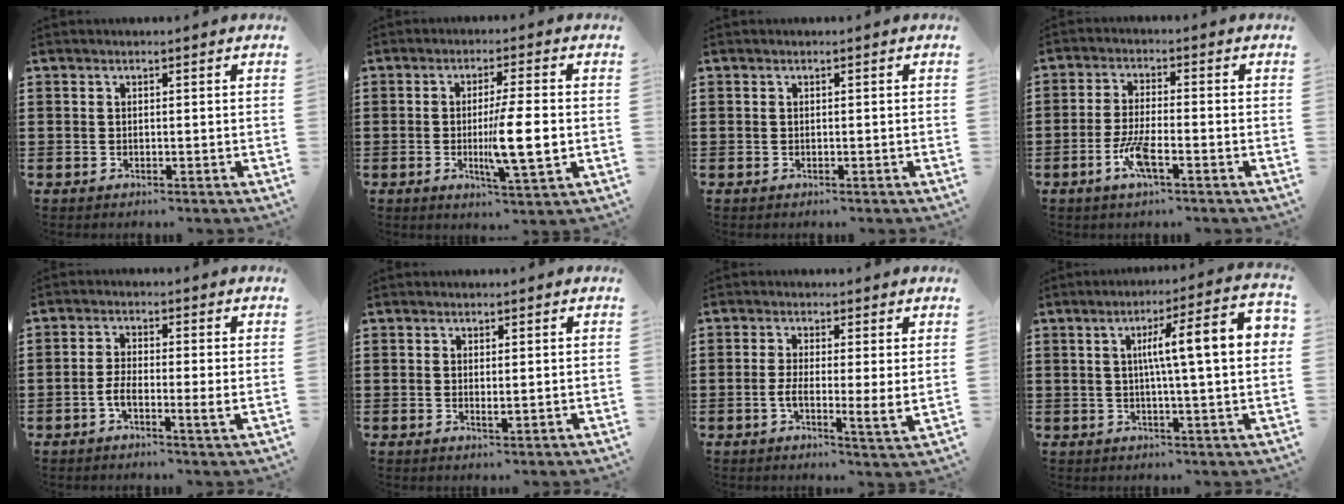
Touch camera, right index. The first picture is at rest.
{"total": 8.8, "force": [-0.9, 1.2, 8.6], "torque": [-0.158, -0.012, -0.018]}
{"total": 0.0}
{"total": 5.2, "force": [-2.6, 1.1, 4.4], "torque": [-0.107, -0.010, -0.054]}
{"total": 4.3, "force": [-1.3, 0.8, 4.0], "torque": [-0.083, -0.005, -0.027]}
{"total": 0.9, "force": [0.2, 0.2, 0.8], "torque": [-0.017, 0.001, 0.005]}
{"total": 4.5, "force": [-0.1, 1.0, 4.4], "torque": [-0.075, -0.006, -0.003]}
{"total": 10.3, "force": [1.6, 0.8, 10.2], "torque": [-0.173, -0.002, 0.018]}